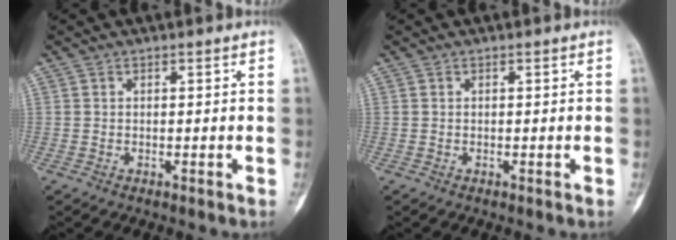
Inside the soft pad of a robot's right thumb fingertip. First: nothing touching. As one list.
[{"total": 0.0}]